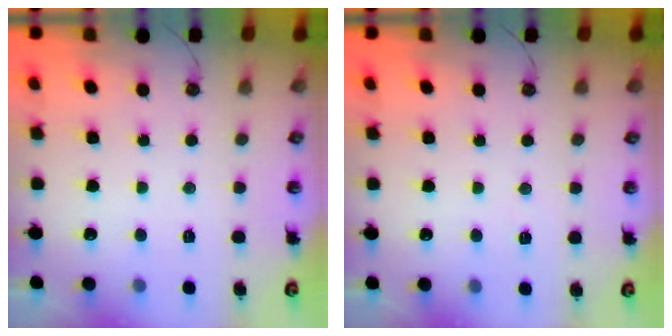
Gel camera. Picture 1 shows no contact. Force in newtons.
{"total": 2.9, "press": 2.2, "slide": 1.9}